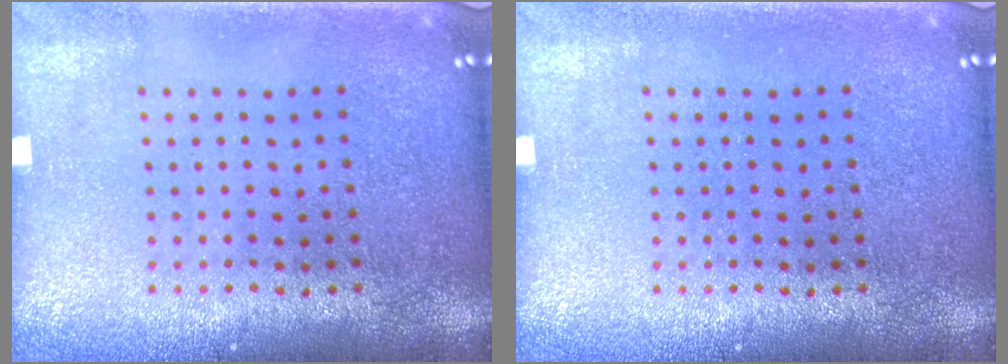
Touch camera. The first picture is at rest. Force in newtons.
{"total": 0.0}